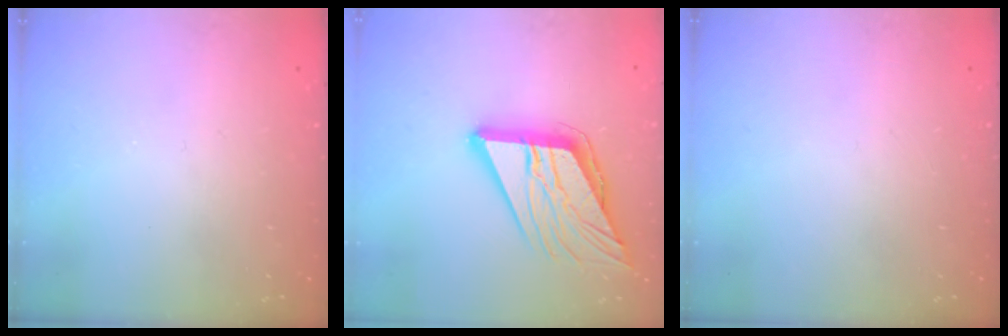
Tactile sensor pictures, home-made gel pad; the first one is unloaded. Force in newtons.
{"total": 17.6, "press": 17.5, "slide": 2.0}
{"total": 0.0}